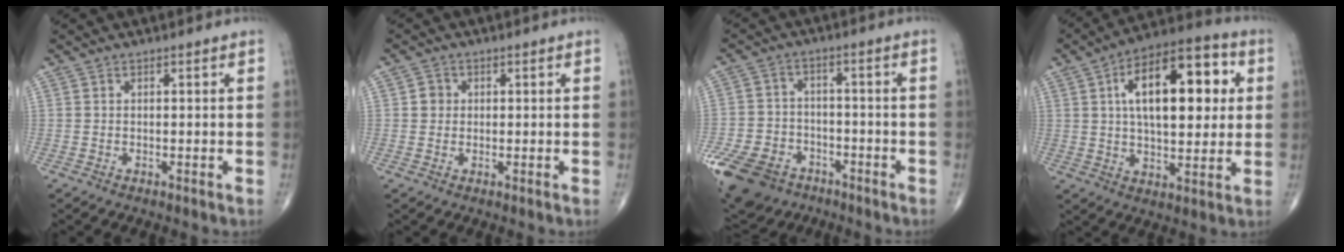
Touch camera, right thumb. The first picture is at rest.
{"total": 2.1, "force": [0.3, 2.0, 0.7], "torque": [0.001, 0.003, 0.002]}
{"total": 15.8, "force": [-8.8, 11.1, 7.0], "torque": [-0.155, 0.031, -0.144]}
{"total": 20.3, "force": [4.7, 9.8, 17.1], "torque": [-0.234, 0.011, 0.064]}